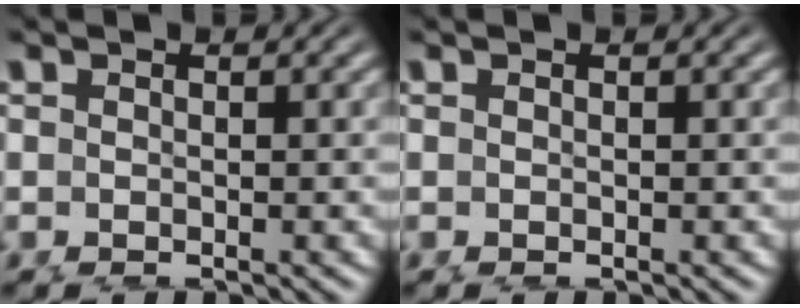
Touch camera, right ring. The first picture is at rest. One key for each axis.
{"total": 0.0}